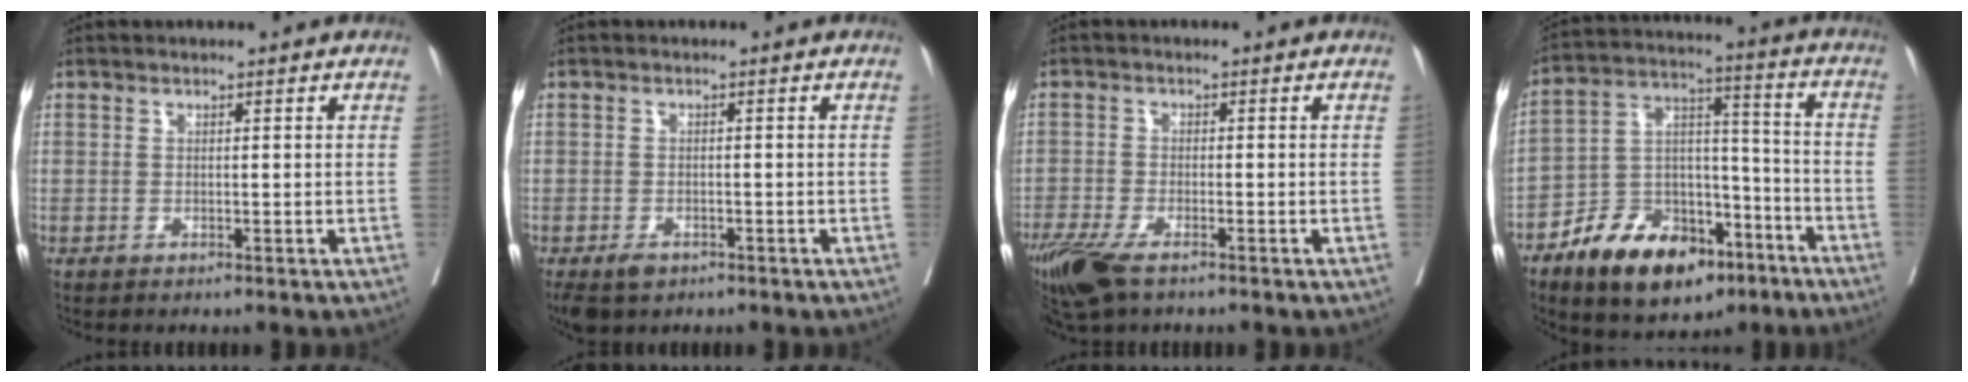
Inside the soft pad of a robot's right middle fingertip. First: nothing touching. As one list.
[{"total": 4.1, "force": [-2.7, 2.3, 2.0], "torque": [-0.036, -0.006, -0.040]}, {"total": 7.7, "force": [-5.4, 2.3, 5.0], "torque": [-0.097, -0.018, -0.098]}, {"total": 17.5, "force": [-11.2, 8.7, 10.2], "torque": [-0.171, 0.026, -0.186]}]